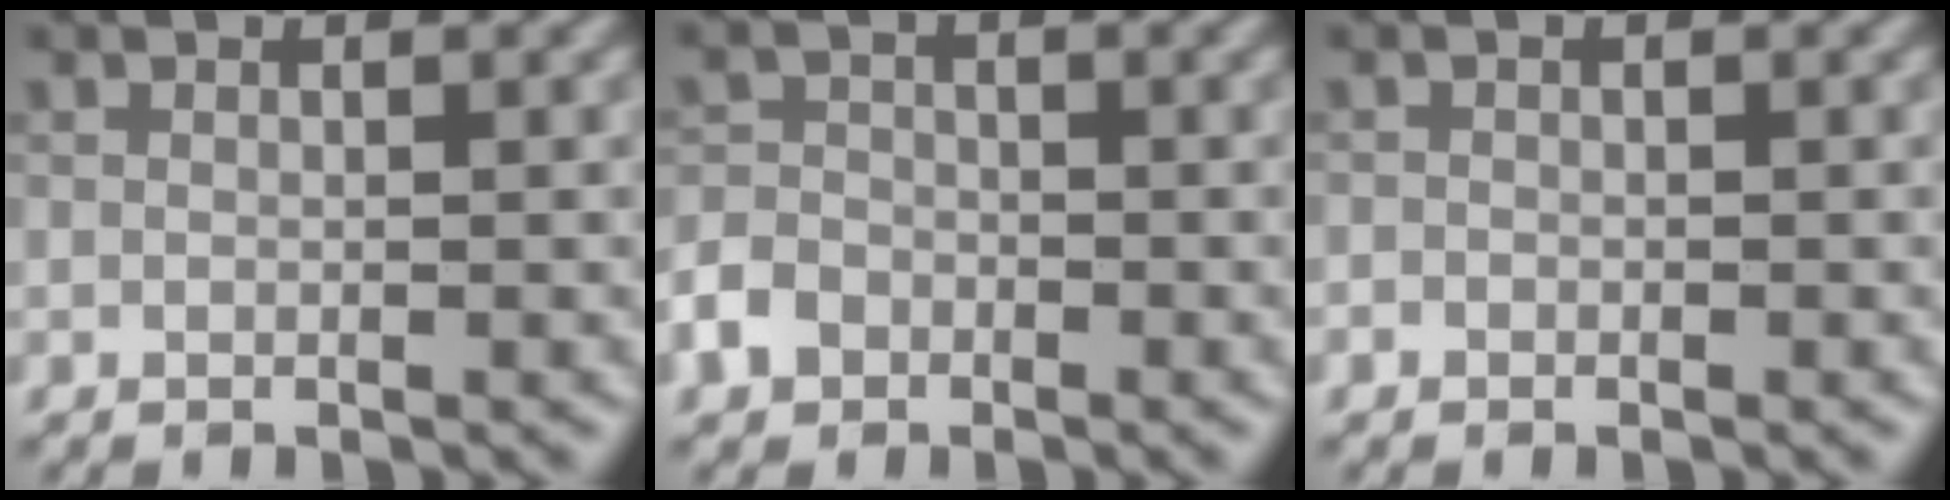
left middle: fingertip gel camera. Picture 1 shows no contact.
{"total": 2.9, "force": [-1.6, 2.2, 0.9], "torque": [-0.018, -0.002, -0.038]}
{"total": 0.6, "force": [-0.3, 0.5, 0.0], "torque": [0.002, -0.004, -0.006]}